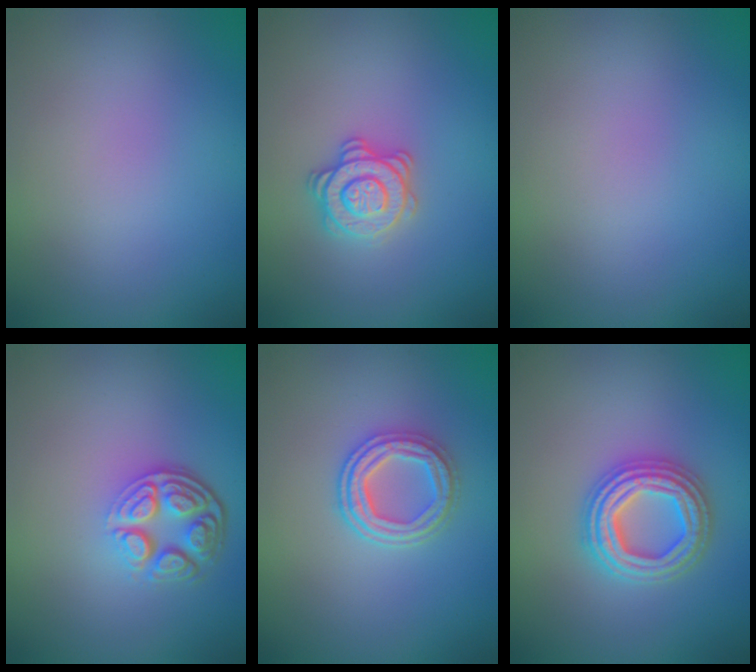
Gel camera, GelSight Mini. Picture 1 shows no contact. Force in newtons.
{"total": 2.9, "press": 2.7, "slide": 1.1}
{"total": 0.0}
{"total": 4.5, "press": 3.4, "slide": 2.9}
{"total": 3.5, "press": 3.1, "slide": 1.7}
{"total": 4.7, "press": 4.6, "slide": 0.7}